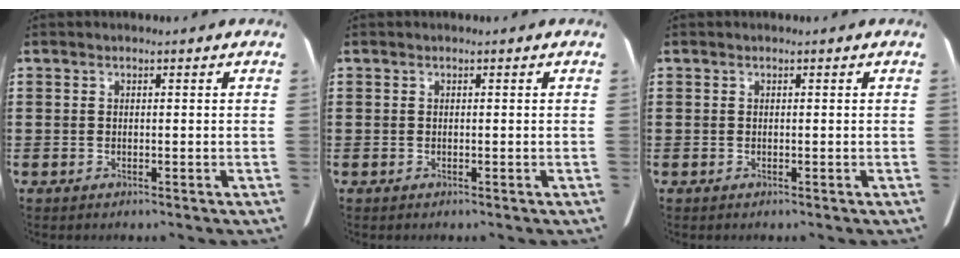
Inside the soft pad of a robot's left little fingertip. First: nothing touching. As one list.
[{"total": 0.0}, {"total": 0.0}]